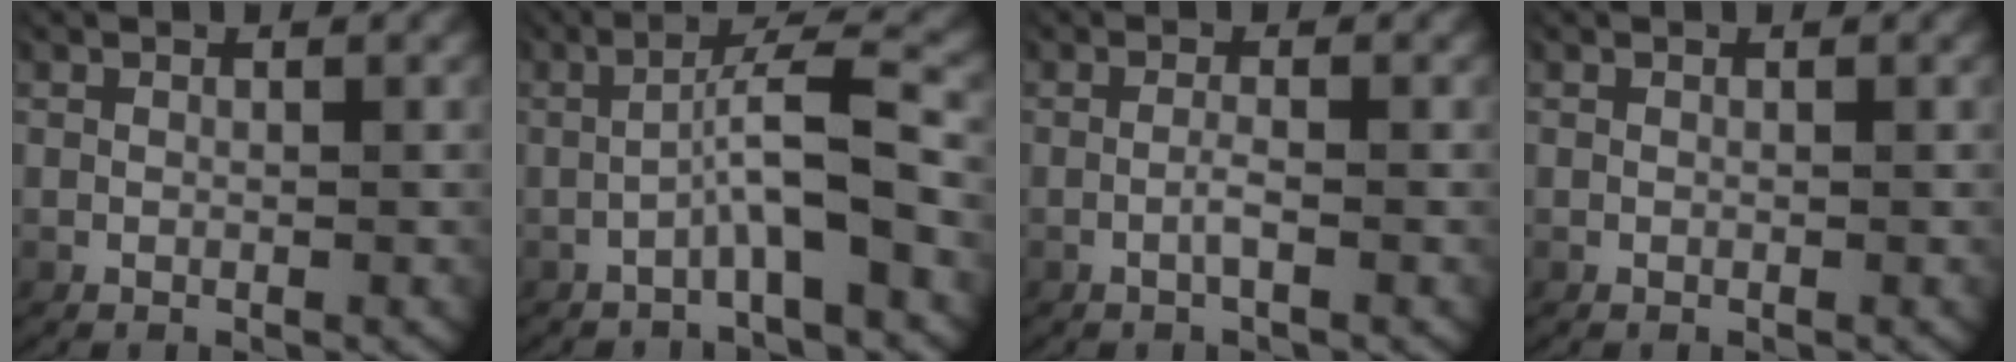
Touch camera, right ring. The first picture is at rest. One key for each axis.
{"total": 4.7, "fx": -1.3, "fy": 0.8, "fz": 4.4, "tx": -0.068, "ty": 0.012, "tz": -0.025}
{"total": 1.3, "fx": -0.6, "fy": 0.1, "fz": 1.2, "tx": -0.028, "ty": -0.004, "tz": -0.012}
{"total": 0.0}